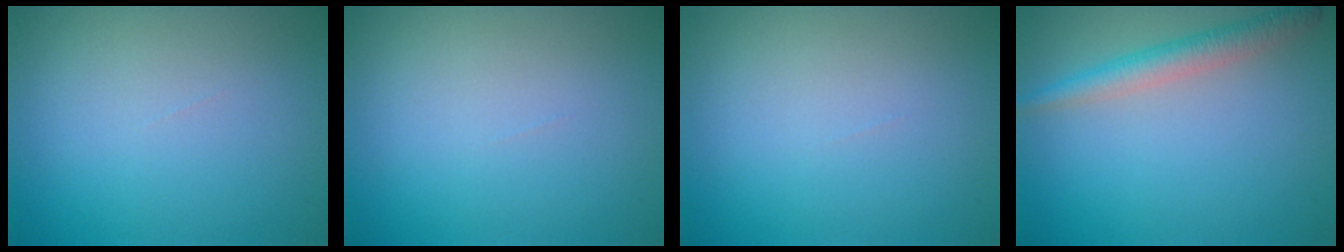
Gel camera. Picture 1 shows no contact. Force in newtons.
{"total": 0.0}
{"total": 0.0}
{"total": 2.8, "press": 2.8, "slide": 0.2}